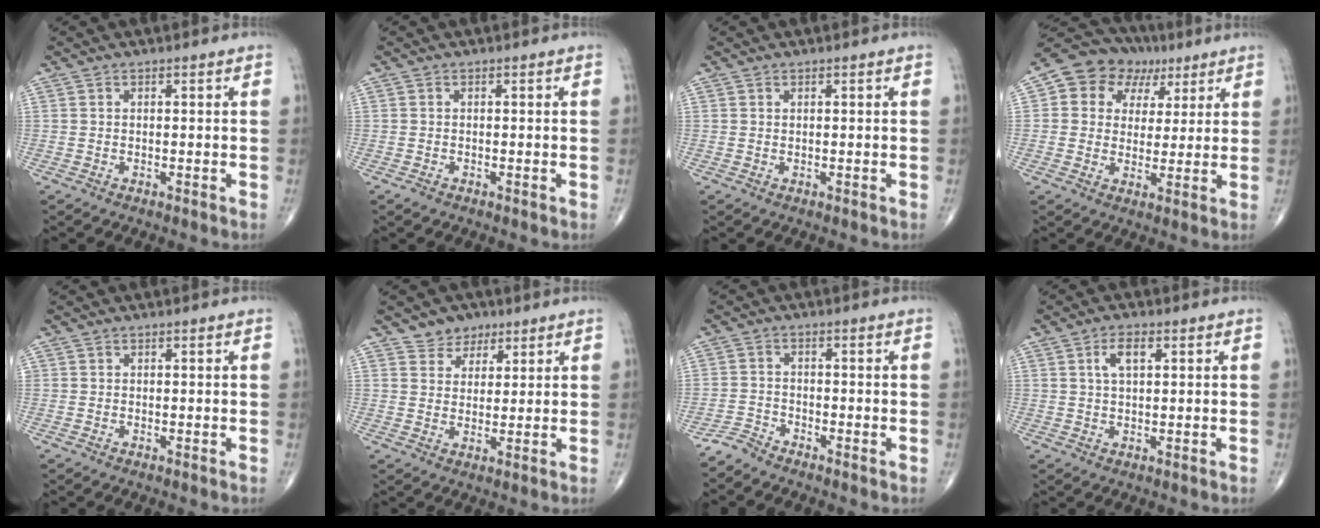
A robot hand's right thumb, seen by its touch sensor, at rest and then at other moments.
{"total": 0.8, "force": [-0.5, 0.5, 0.5], "torque": [-0.009, -0.002, -0.009]}
{"total": 0.0}
{"total": 12.3, "force": [4.7, 10.2, 5.1], "torque": [-0.043, 0.014, 0.074]}
{"total": 0.0}
{"total": 4.9, "force": [3.2, 3.5, 1.0], "torque": [0.009, -0.018, 0.053]}
{"total": 2.6, "force": [-2.6, 0.4, 0.1], "torque": [-0.001, -0.006, -0.060]}
{"total": 4.2, "force": [1.5, 1.9, 3.4], "torque": [-0.062, 0.004, 0.029]}